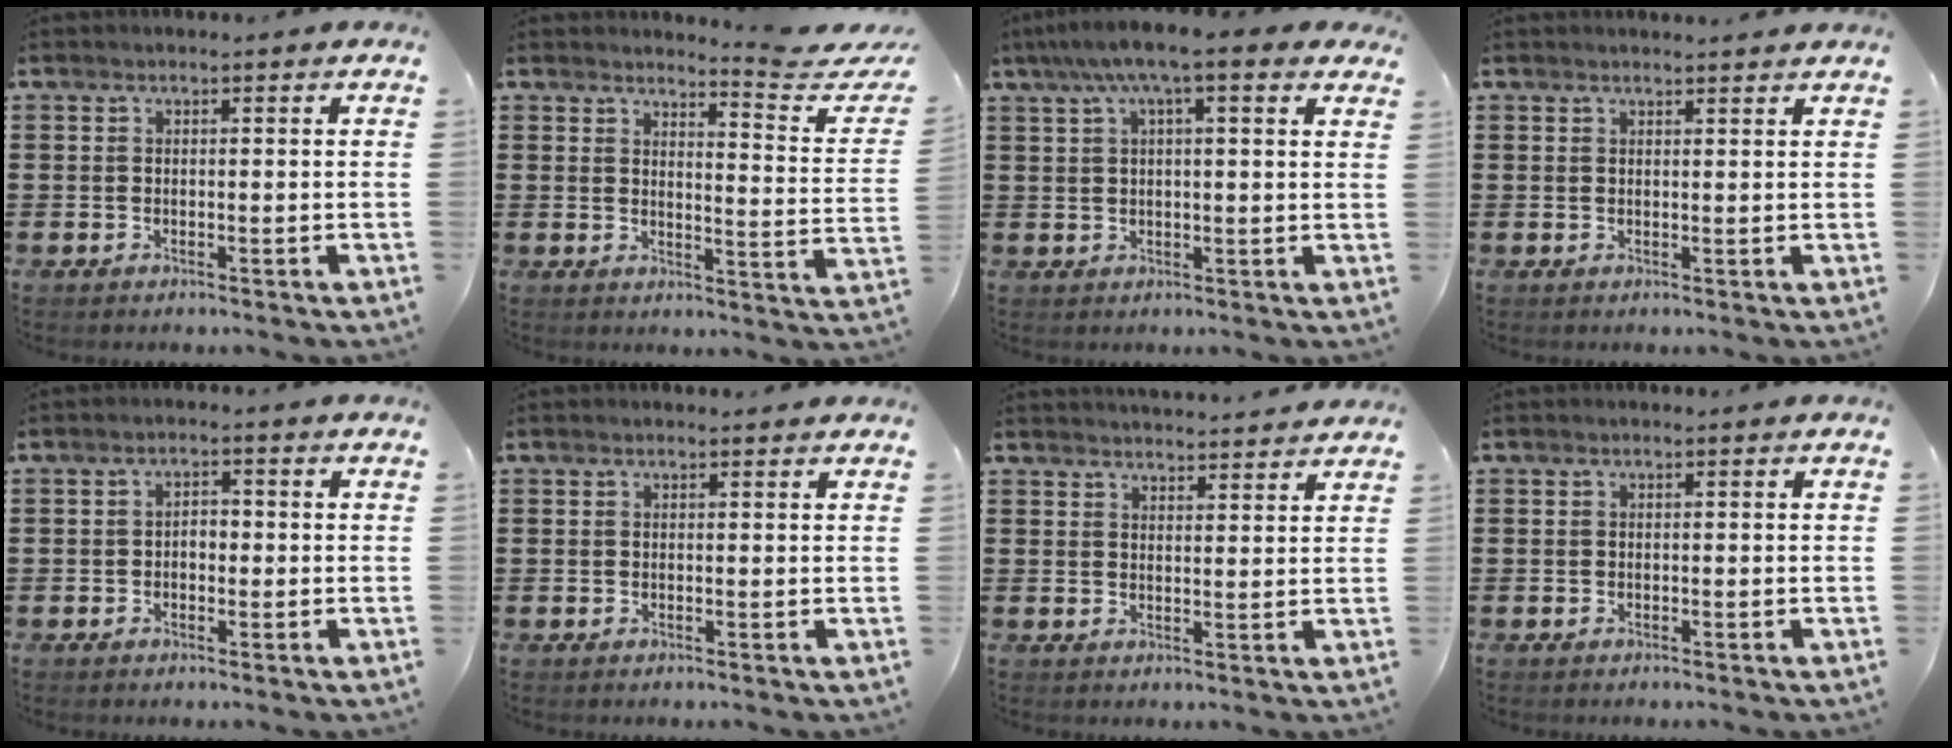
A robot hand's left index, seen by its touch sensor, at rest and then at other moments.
{"total": 5.1, "force": [4.5, -0.3, 2.5], "torque": [-0.043, -0.035, 0.070]}
{"total": 7.0, "force": [4.5, 1.4, 5.1], "torque": [-0.113, 0.004, 0.078]}
{"total": 1.4, "force": [1.4, -0.1, 0.3], "torque": [-0.007, 0.000, 0.027]}
{"total": 2.0, "force": [-0.2, 1.0, 1.8], "torque": [-0.034, 0.002, -0.005]}
{"total": 0.5, "force": [0.5, 0.1, 0.2], "torque": [-0.007, 0.001, 0.010]}
{"total": 3.0, "force": [3.0, -0.3, -0.2], "torque": [-0.005, -0.016, 0.058]}
{"total": 0.0}